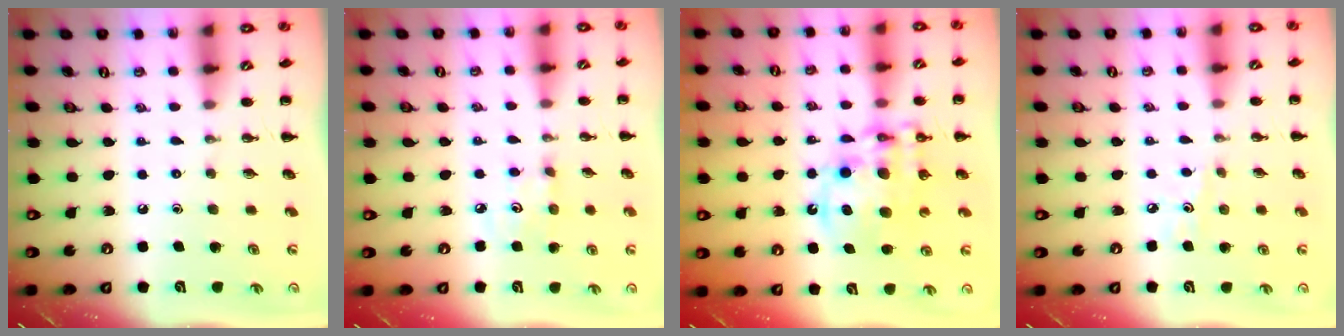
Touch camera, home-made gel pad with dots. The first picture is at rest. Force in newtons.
{"total": 3.5, "press": 3.4, "slide": 1.0}
{"total": 14.7, "press": 14.3, "slide": 3.4}
{"total": 4.4, "press": 4.2, "slide": 1.4}